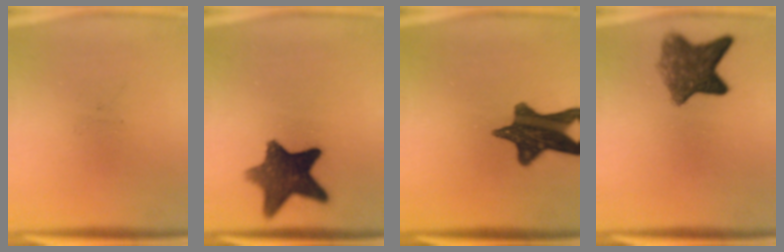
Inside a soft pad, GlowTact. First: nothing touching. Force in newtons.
{"total": 11.8}
{"total": 13.5}
{"total": 7.3}